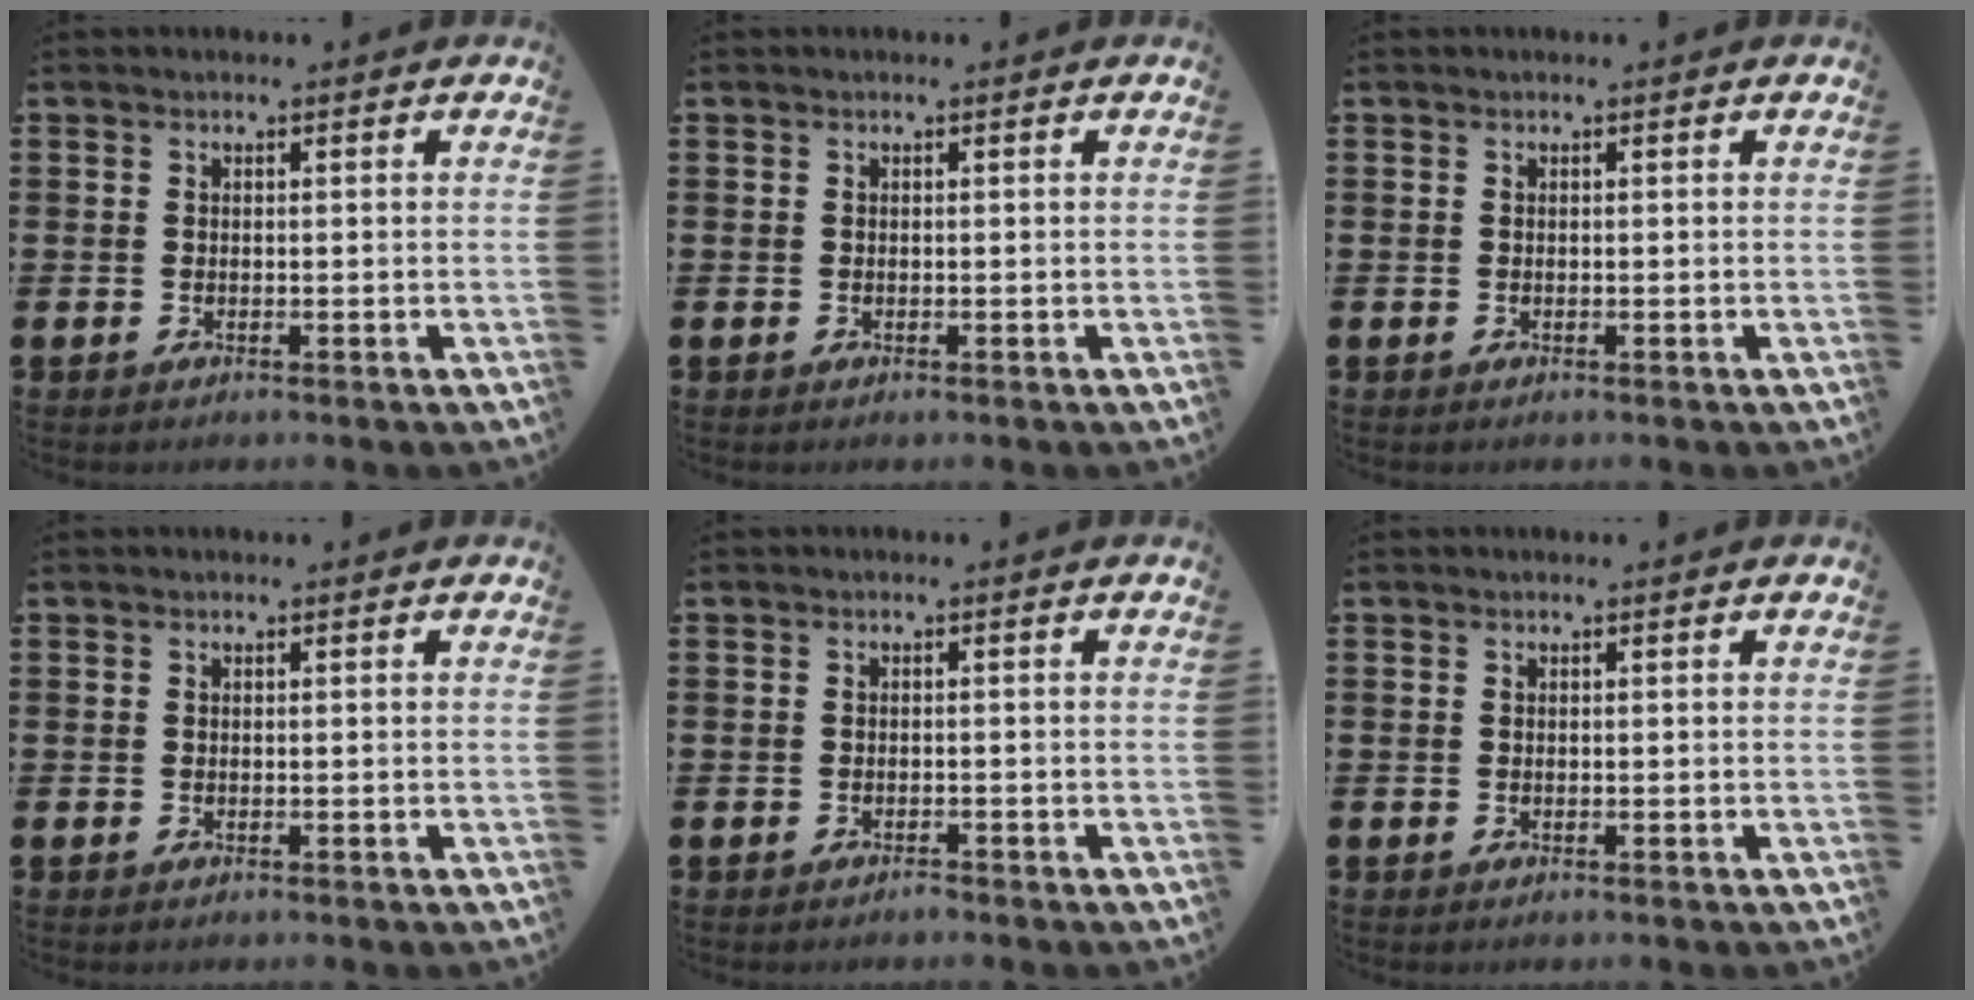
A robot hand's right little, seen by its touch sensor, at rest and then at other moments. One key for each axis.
{"total": 0.0}
{"total": 0.0}
{"total": 0.0}
{"total": 0.7, "fx": -0.7, "fy": 0.1, "fz": 0.1, "tx": 0.003, "ty": -0.006, "tz": -0.016}
{"total": 0.0}